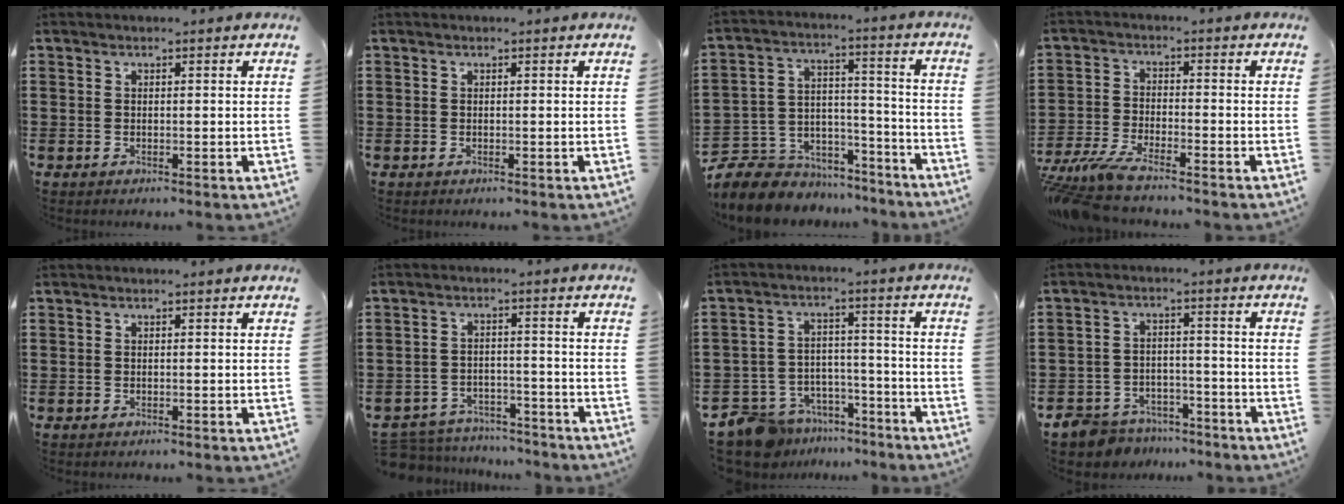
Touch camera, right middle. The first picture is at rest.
{"total": 0.0}
{"total": 8.3, "force": [-7.4, 3.7, 0.4], "torque": [-0.028, 0.012, -0.144]}
{"total": 5.5, "force": [-5.1, 0.3, 2.1], "torque": [-0.069, -0.017, -0.107]}
{"total": 0.0}
{"total": 4.8, "force": [-4.7, 0.9, 0.2], "torque": [-0.020, 0.005, -0.102]}
{"total": 9.7, "force": [-8.3, 4.2, 2.5], "torque": [-0.070, 0.029, -0.162]}
{"total": 5.7, "force": [-5.5, 1.7, 0.4], "torque": [-0.030, 0.010, -0.117]}